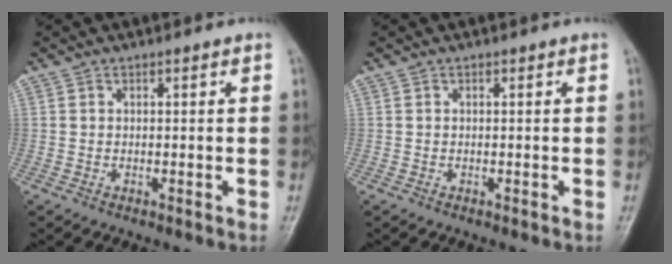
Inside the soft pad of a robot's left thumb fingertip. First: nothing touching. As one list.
[{"total": 0.0}]